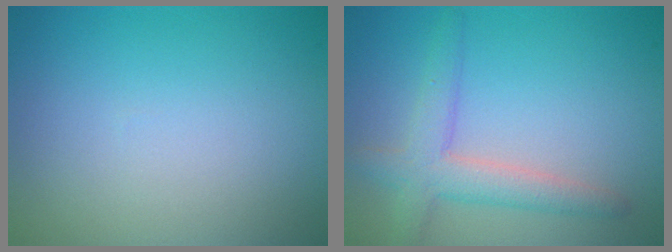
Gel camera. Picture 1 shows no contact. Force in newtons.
{"total": 3.5, "press": 3.5, "slide": 0.2}